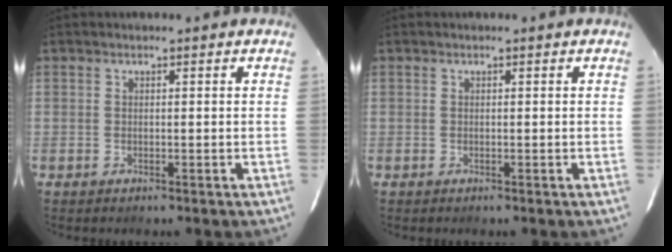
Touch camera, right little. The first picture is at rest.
{"total": 0.0}